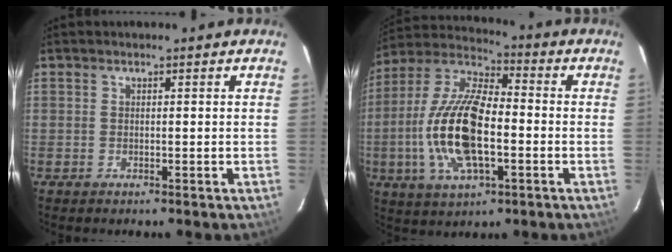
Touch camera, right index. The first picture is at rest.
{"total": 18.2, "force": [-3.3, 7.5, 16.2], "torque": [-0.338, 0.000, -0.068]}